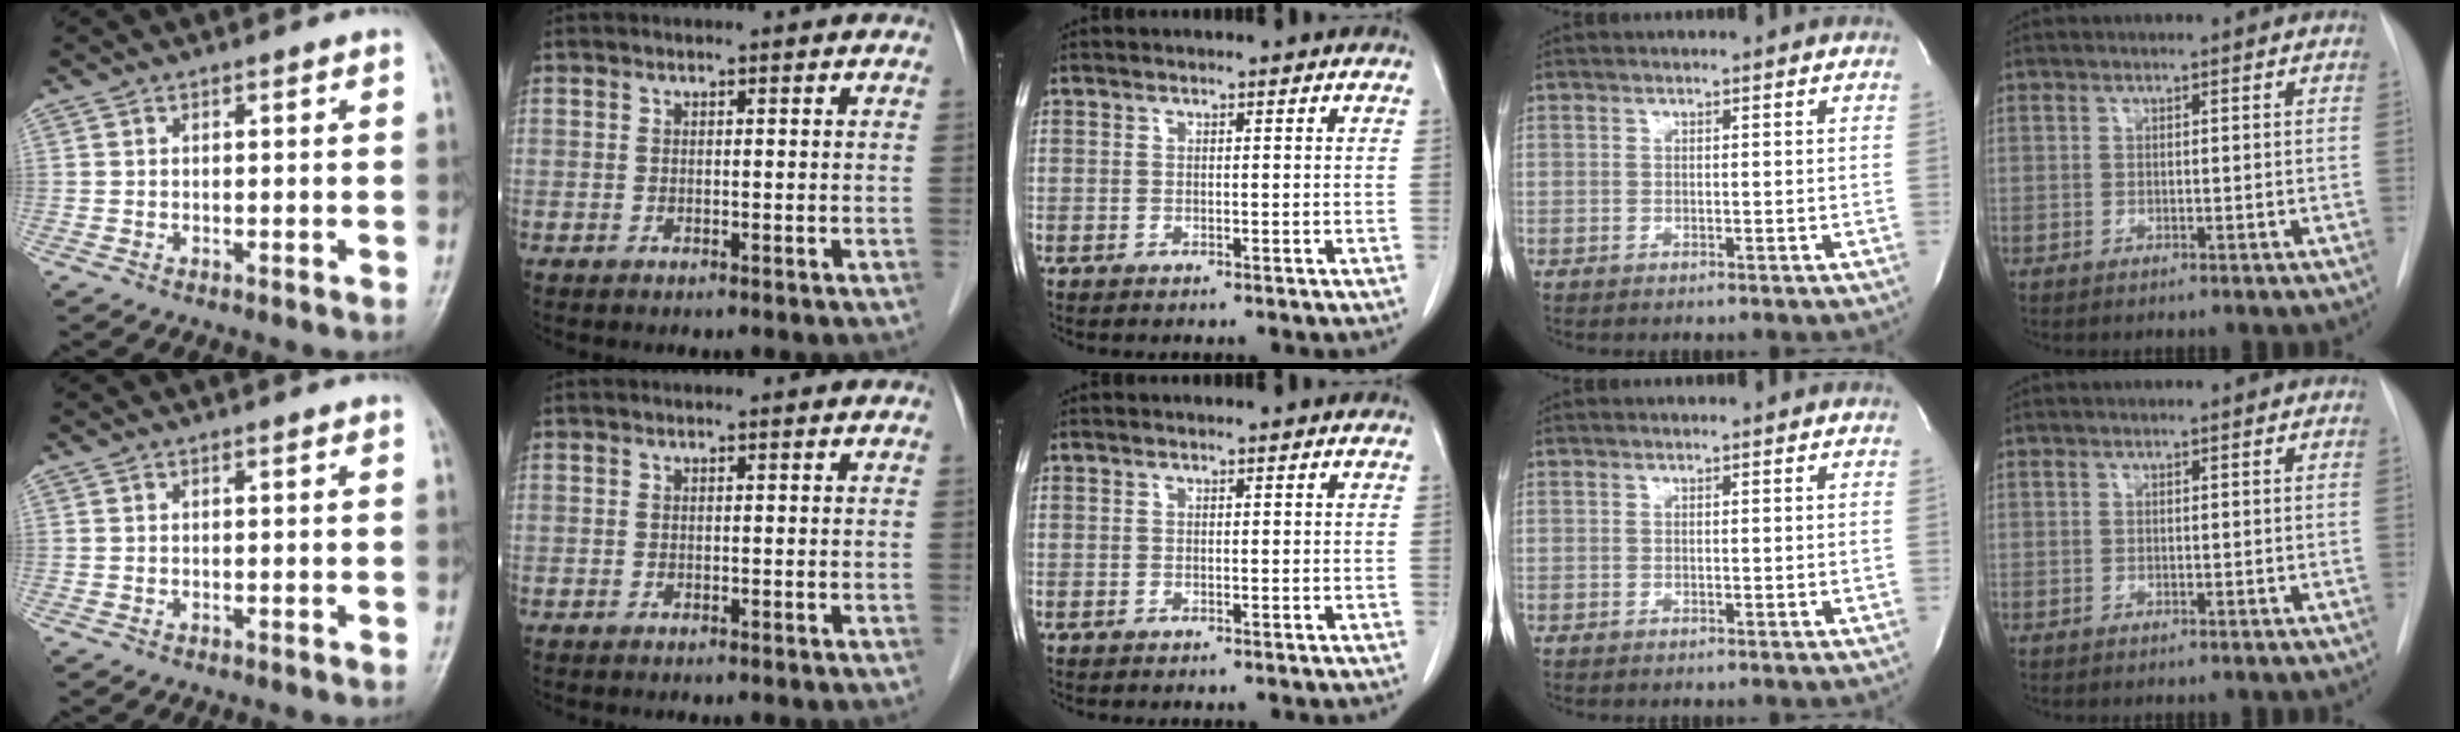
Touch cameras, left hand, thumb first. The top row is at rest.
{}